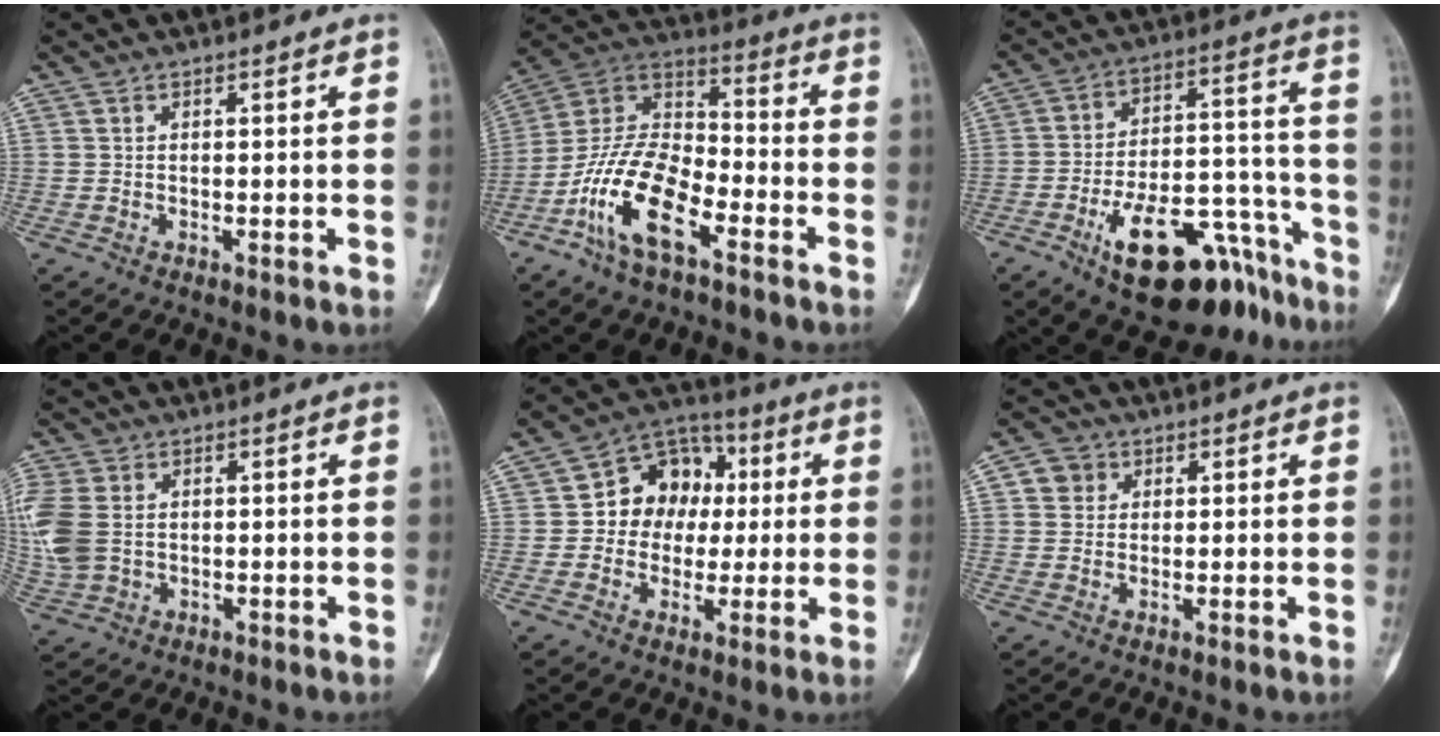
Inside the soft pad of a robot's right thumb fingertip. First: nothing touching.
{"total": 16.7, "force": [-8.2, 7.7, 12.3], "torque": [-0.231, 0.059, -0.161]}
{"total": 20.6, "force": [-12.7, 9.1, 13.5], "torque": [-0.167, 0.093, -0.193]}
{"total": 11.3, "force": [1.3, 8.3, 7.6], "torque": [-0.209, -0.001, 0.033]}
{"total": 12.0, "force": [1.1, 9.9, 6.8], "torque": [-0.054, 0.022, 0.006]}
{"total": 3.5, "force": [1.1, 3.2, 0.8], "torque": [0.007, -0.001, 0.013]}